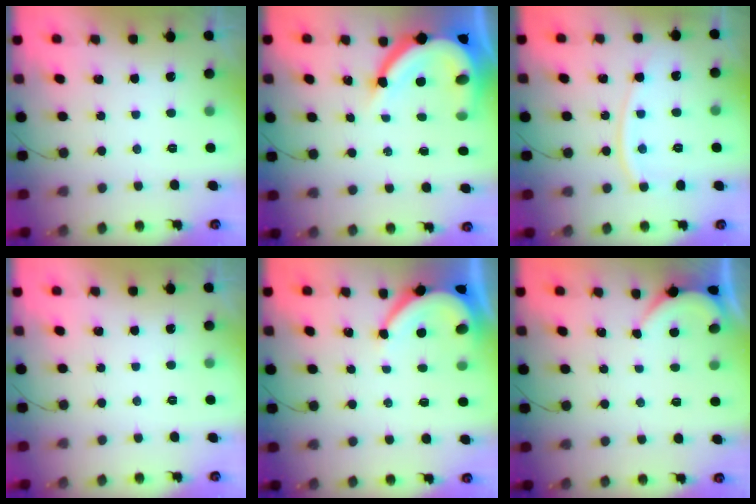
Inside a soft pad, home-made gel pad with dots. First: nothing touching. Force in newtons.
{"total": 15.4, "press": 15.3, "slide": 1.8}
{"total": 9.7, "press": 9.6, "slide": 1.3}
{"total": 0.0}
{"total": 6.0, "press": 6.0, "slide": 0.5}
{"total": 1.4, "press": 1.4, "slide": 0.2}